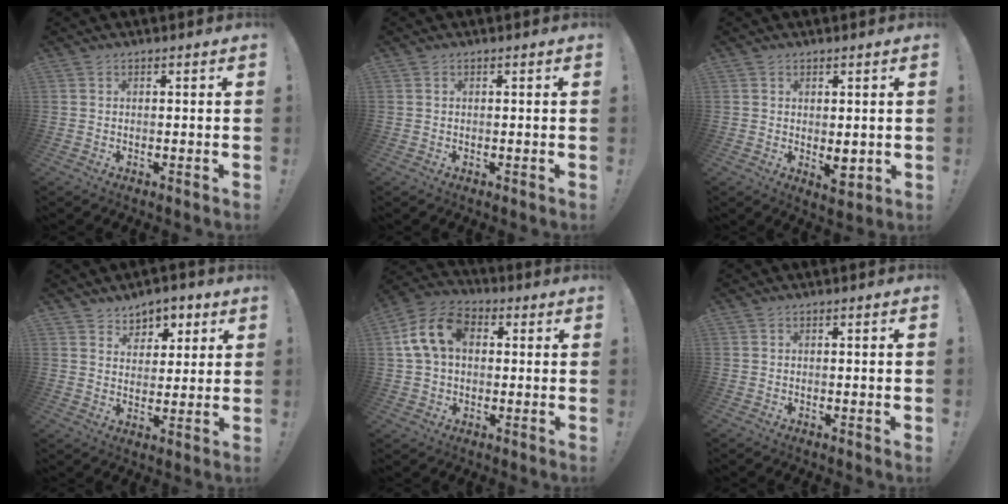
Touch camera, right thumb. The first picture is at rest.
{"total": 0.0}
{"total": 4.3, "force": [0.2, 2.4, 3.6], "torque": [-0.033, -0.007, 0.007]}
{"total": 6.3, "force": [3.8, 5.0, 0.7], "torque": [0.008, -0.033, 0.072]}
{"total": 13.9, "force": [3.2, 9.8, 9.3], "torque": [-0.163, 0.010, 0.065]}
{"total": 1.4, "force": [-0.4, -0.3, 1.4], "torque": [-0.022, -0.001, -0.008]}